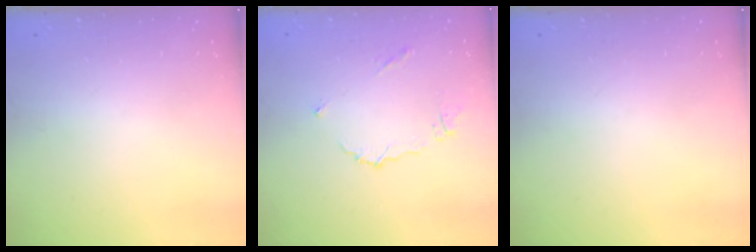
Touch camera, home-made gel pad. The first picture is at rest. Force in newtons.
{"total": 6.0, "press": 6.0, "slide": 0.4}
{"total": 0.0}